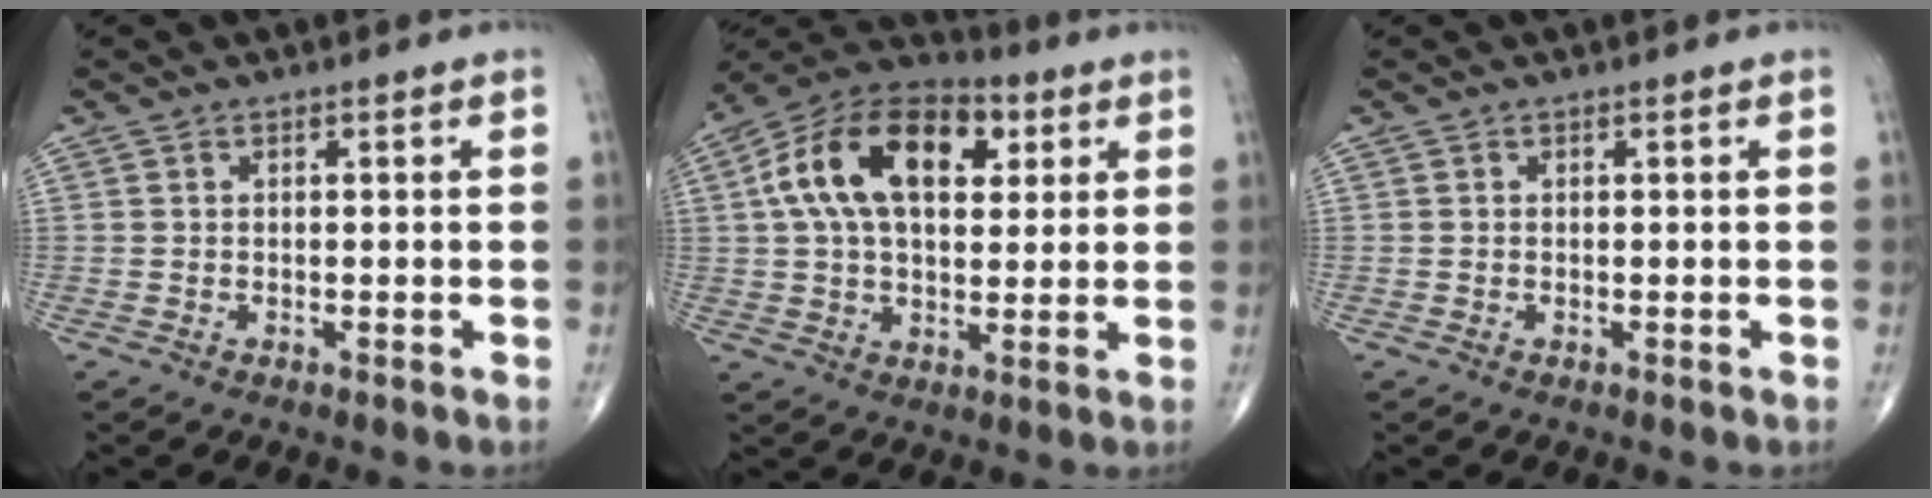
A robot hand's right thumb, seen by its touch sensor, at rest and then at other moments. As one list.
[{"total": 19.7, "force": [5.4, 11.6, 14.9], "torque": [-0.239, 0.014, 0.080]}, {"total": 0.0}]